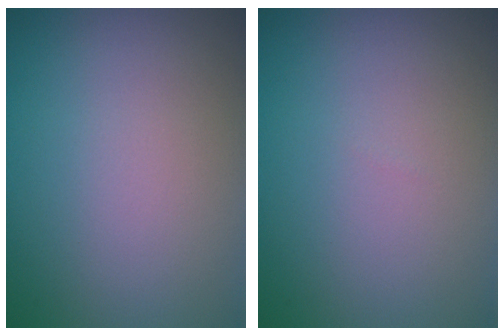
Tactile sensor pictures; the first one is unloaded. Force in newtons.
{"total": 0.0}